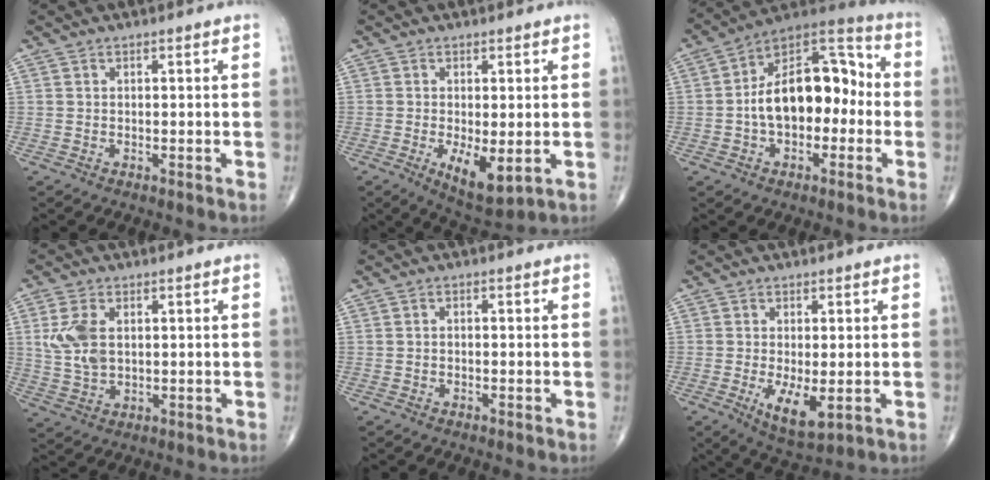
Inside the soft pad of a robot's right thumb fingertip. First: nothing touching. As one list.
[{"total": 7.6, "force": [-1.6, 3.1, 6.8], "torque": [-0.107, -0.021, -0.017]}, {"total": 18.0, "force": [-1.3, 10.7, 14.4], "torque": [-0.205, 0.050, -0.033]}, {"total": 7.3, "force": [1.5, 4.4, 5.7], "torque": [-0.122, -0.002, 0.035]}, {"total": 0.6, "force": [-0.2, 0.4, 0.4], "torque": [-0.006, 0.002, -0.008]}, {"total": 6.9, "force": [-1.4, 2.6, 6.2], "torque": [-0.109, -0.020, -0.014]}]